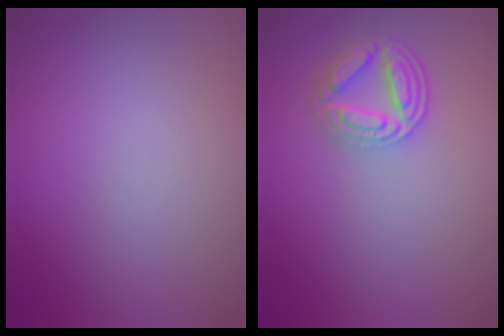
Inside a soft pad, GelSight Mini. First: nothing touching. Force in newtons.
{"total": 4.5, "press": 4.0, "slide": 2.1}